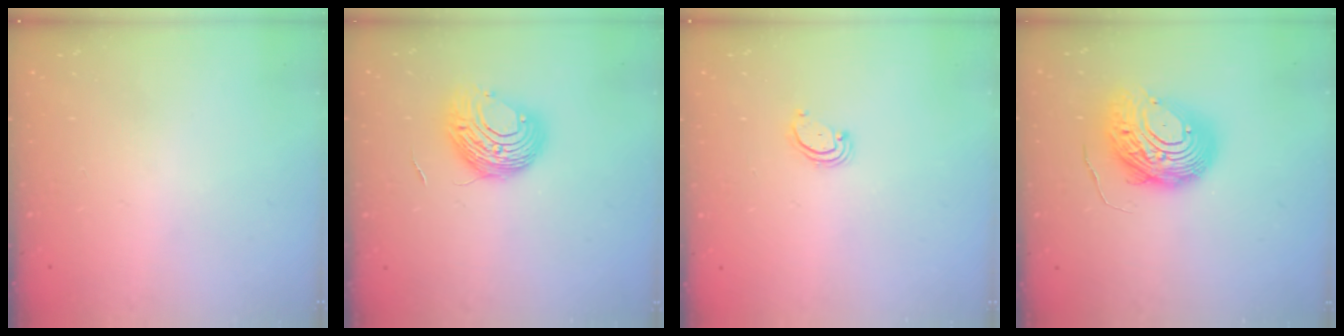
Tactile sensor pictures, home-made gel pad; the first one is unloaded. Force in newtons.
{"total": 10.4, "press": 10.4, "slide": 0.5}
{"total": 2.8, "press": 2.8, "slide": 0.3}
{"total": 13.9, "press": 13.9, "slide": 1.4}